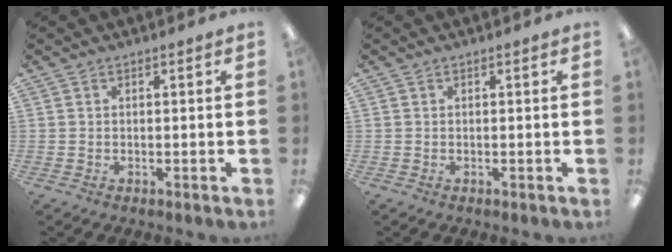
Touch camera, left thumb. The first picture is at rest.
{"total": 0.0}